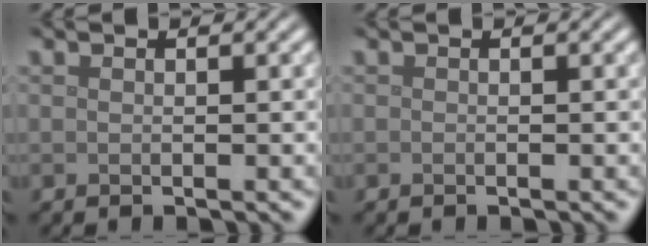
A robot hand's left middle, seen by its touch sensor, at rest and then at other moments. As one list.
[{"total": 0.0}]